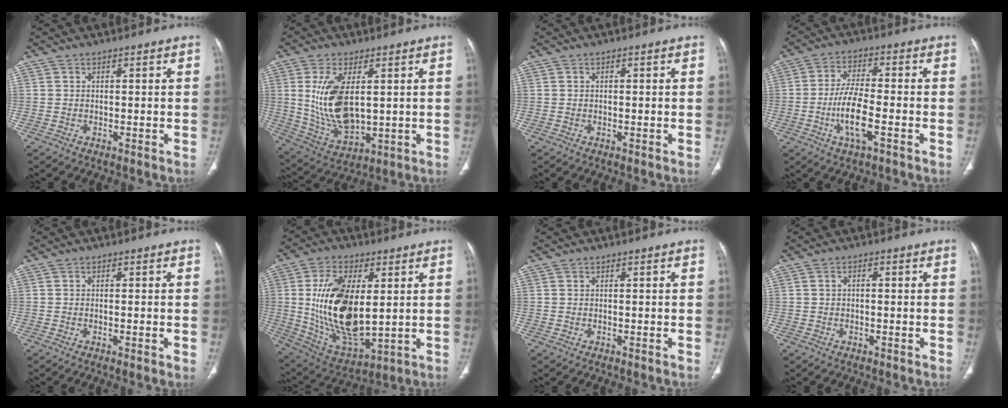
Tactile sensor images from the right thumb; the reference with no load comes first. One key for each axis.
{"total": 14.1, "fx": 2.2, "fy": 7.4, "fz": 11.8, "tx": -0.222, "ty": -0.019, "tz": 0.060}
{"total": 0.0}
{"total": 9.0, "fx": -3.0, "fy": 2.8, "fz": 8.0, "tx": -0.162, "ty": 0.012, "tz": -0.057}
{"total": 1.7, "fx": -0.3, "fy": 0.2, "fz": 1.6, "tx": -0.032, "ty": -0.005, "tz": -0.005}
{"total": 20.8, "fx": 2.2, "fy": 10.7, "fz": 17.7, "tx": -0.320, "ty": -0.021, "tz": 0.056}
{"total": 0.0}
{"total": 1.1, "fx": 0.0, "fy": 0.7, "fz": 0.8, "tx": -0.012, "ty": 0.005, "tz": -0.003}